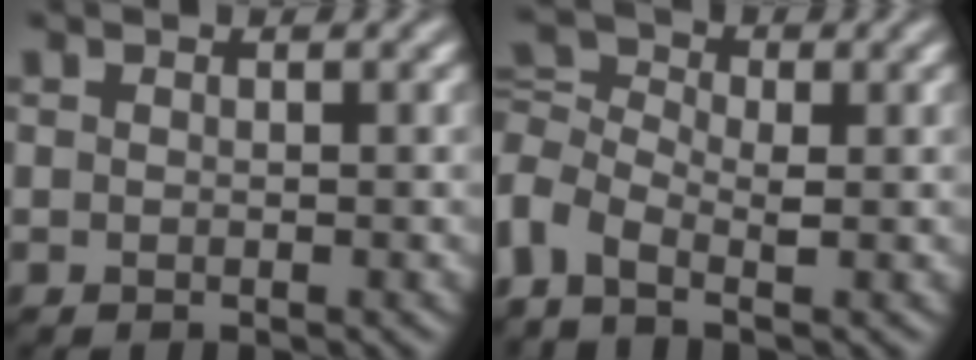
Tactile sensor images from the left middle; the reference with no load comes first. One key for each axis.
{"total": 3.3, "fx": -0.7, "fy": 2.1, "fz": 2.5, "tx": -0.058, "ty": 0.006, "tz": -0.027}